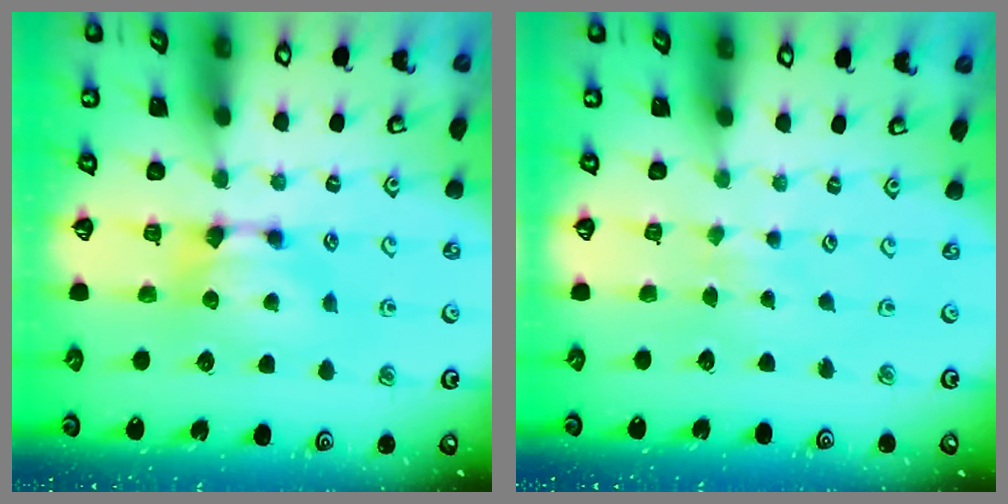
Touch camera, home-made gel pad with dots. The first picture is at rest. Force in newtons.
{"total": 3.8, "press": 3.7, "slide": 0.3}